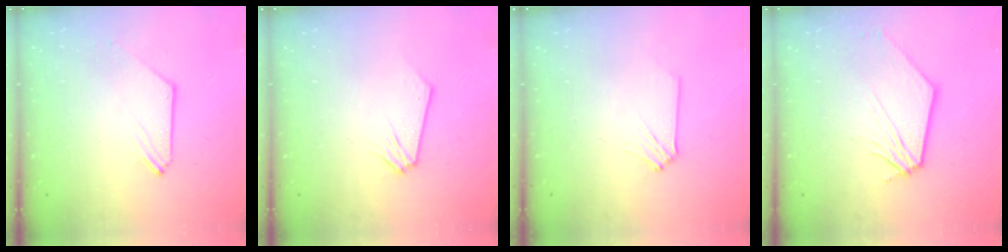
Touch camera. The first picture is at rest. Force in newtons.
{"total": 0.0}
{"total": 0.0}
{"total": 4.4, "press": 4.3, "slide": 0.8}